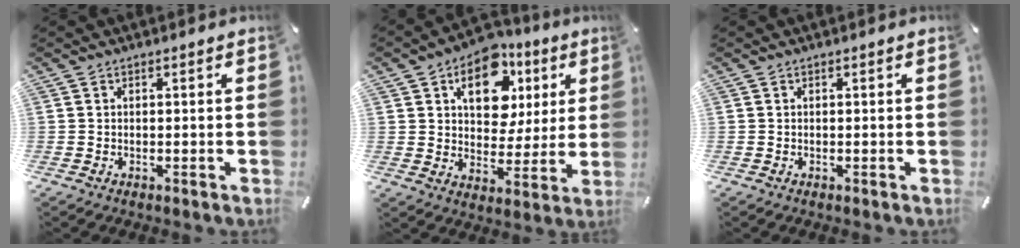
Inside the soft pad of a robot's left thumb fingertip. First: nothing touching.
{"total": 14.5, "force": [6.5, 10.1, 8.1], "torque": [-0.111, -0.024, 0.113]}
{"total": 0.0}